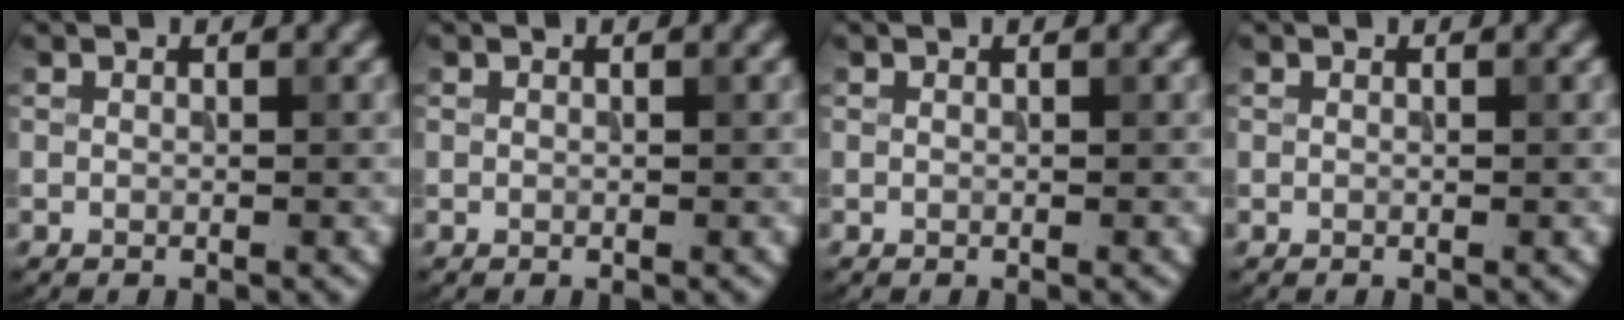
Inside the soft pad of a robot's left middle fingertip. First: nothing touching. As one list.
[{"total": 0.0}, {"total": 0.0}, {"total": 0.0}]